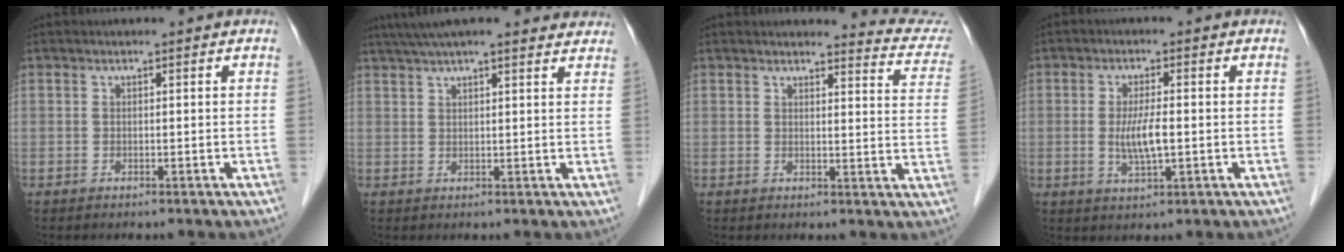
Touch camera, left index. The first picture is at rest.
{"total": 16.9, "force": [15.0, 2.4, 7.3], "torque": [-0.110, 0.050, 0.198]}
{"total": 9.0, "force": [9.0, 0.7, 0.8], "torque": [0.009, -0.057, 0.073]}
{"total": 4.8, "force": [-0.6, 0.8, 4.7], "torque": [-0.098, -0.011, -0.009]}